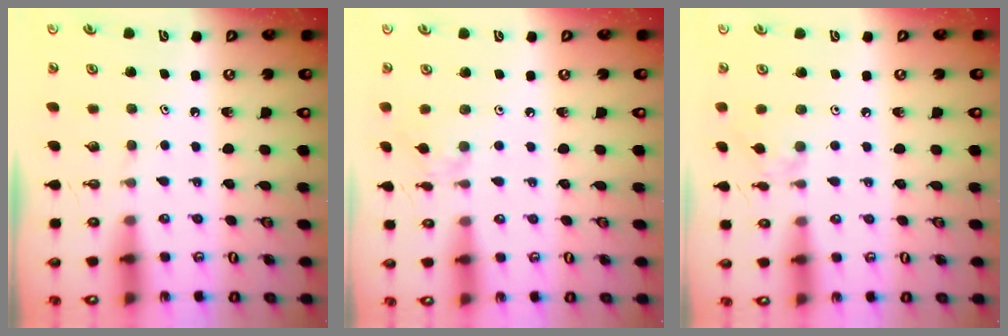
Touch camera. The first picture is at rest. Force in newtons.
{"total": 2.5, "press": 2.5, "slide": 0.5}
{"total": 2.8, "press": 2.7, "slide": 0.6}